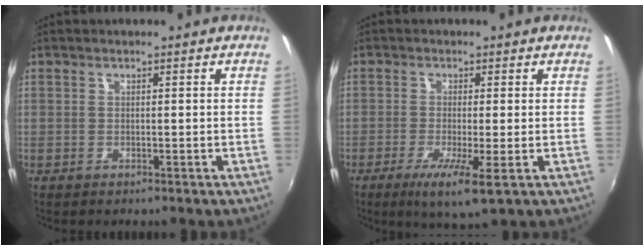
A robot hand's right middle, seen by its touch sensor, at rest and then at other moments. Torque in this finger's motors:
{"motor_torque": [0.19, -1.52, 0.05, 0.03]}